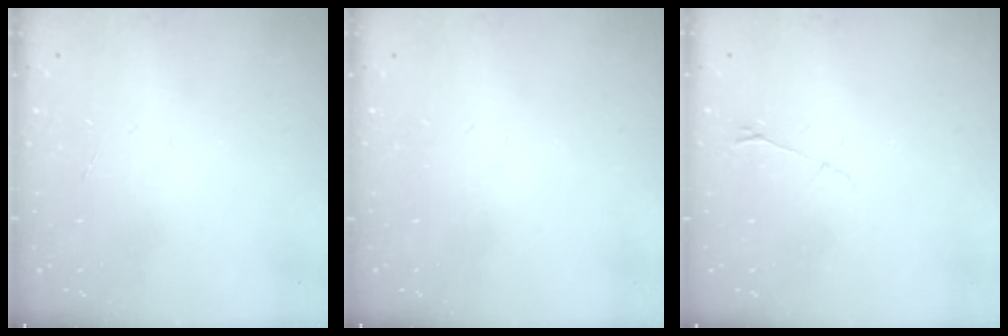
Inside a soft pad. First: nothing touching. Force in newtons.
{"total": 0.0}
{"total": 3.0, "press": 3.0, "slide": 0.5}